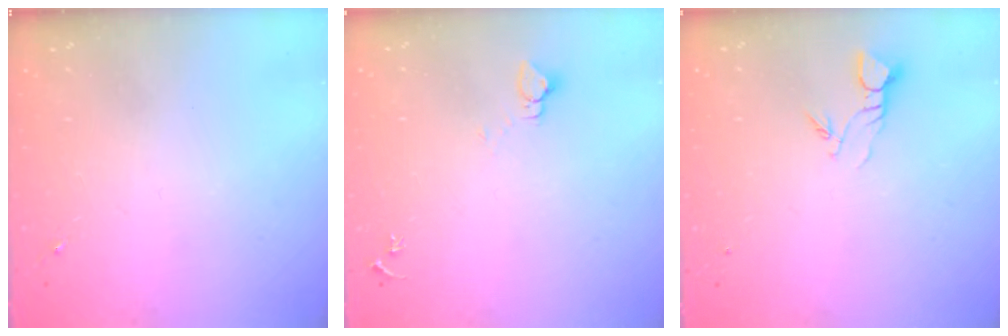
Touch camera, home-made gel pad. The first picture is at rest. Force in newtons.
{"total": 2.7, "press": 2.7, "slide": 0.1}
{"total": 3.4, "press": 3.4, "slide": 0.2}